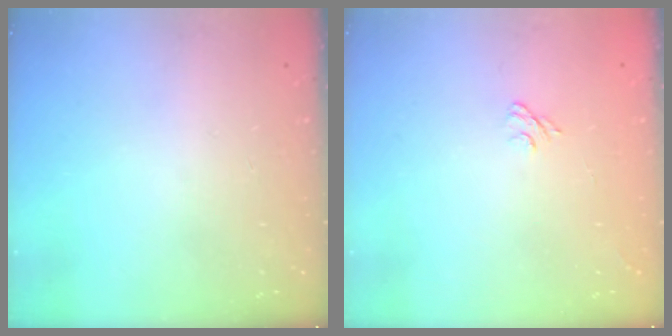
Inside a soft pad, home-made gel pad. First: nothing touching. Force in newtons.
{"total": 6.9, "press": 6.8, "slide": 1.1}